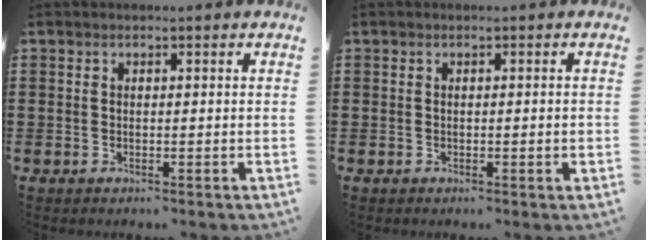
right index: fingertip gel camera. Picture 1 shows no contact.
{"total": 0.9, "force": [-0.1, 0.0, 0.9], "torque": [-0.014, -0.003, -0.002]}